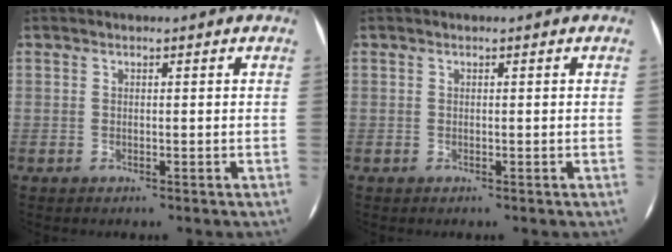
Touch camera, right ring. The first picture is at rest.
{"total": 0.0}